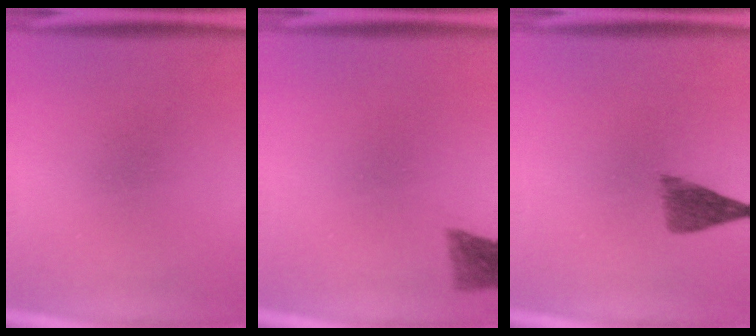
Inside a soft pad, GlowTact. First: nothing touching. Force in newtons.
{"total": 2.8}
{"total": 4.1}